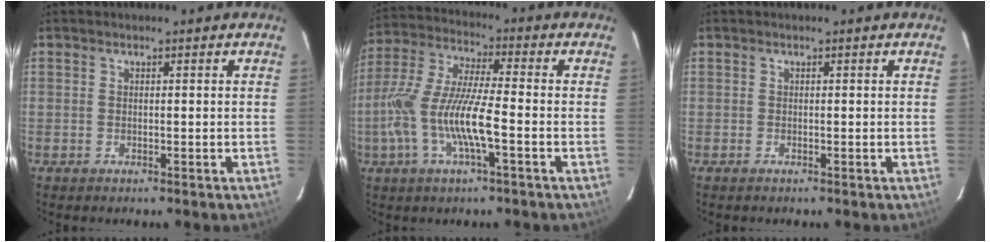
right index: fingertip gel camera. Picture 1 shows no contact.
{"total": 13.9, "force": [-4.0, 2.6, 13.1], "torque": [-0.272, -0.005, -0.077]}
{"total": 0.0}